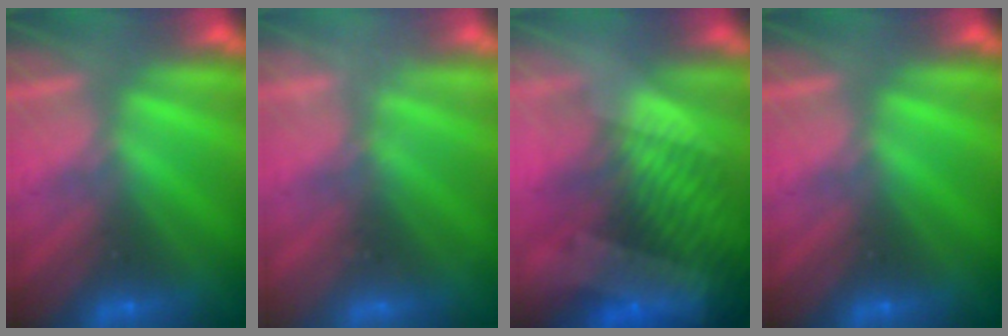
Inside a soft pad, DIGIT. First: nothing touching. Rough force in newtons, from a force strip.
{"total": 2.1}
{"total": 8.1}
{"total": 0.0}